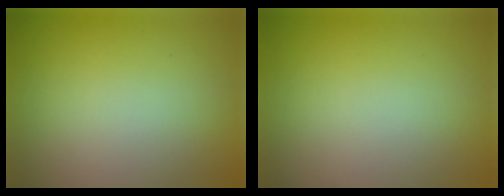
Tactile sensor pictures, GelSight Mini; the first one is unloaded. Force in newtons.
{"total": 0.0}